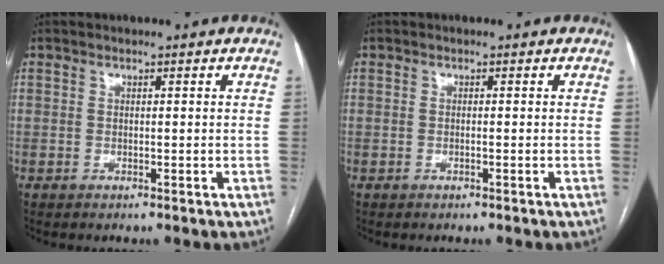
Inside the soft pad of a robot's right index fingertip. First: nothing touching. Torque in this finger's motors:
{"motor_torque": [0.11, 0.06, 0.08, 0.00]}